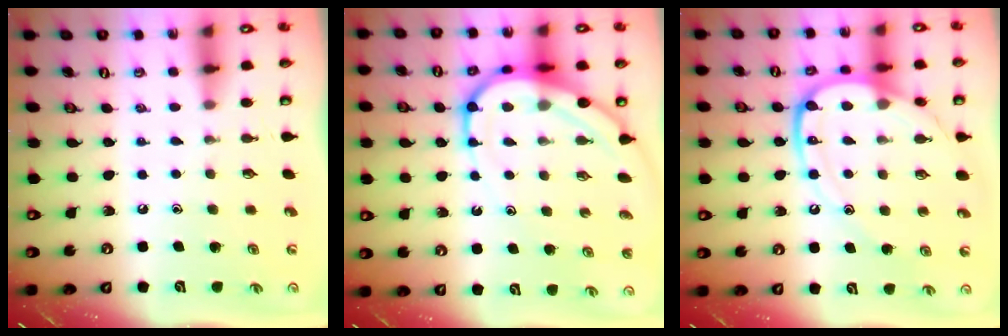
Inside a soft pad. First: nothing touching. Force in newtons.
{"total": 12.3, "press": 12.2, "slide": 1.2}
{"total": 14.4, "press": 14.3, "slide": 1.3}